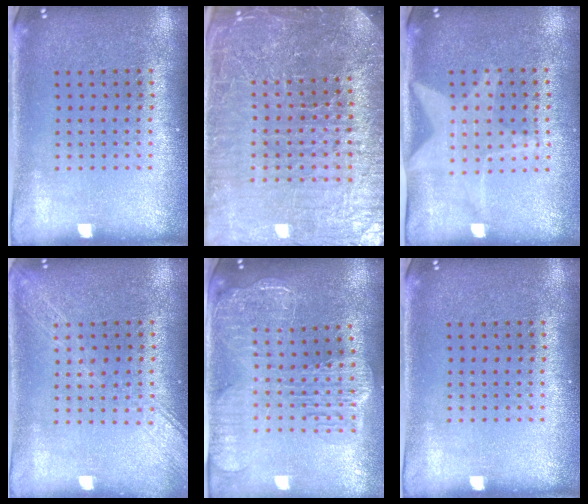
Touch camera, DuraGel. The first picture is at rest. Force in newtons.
{"total": 6.2, "press": 5.6, "slide": 2.8}
{"total": 1.8, "press": 1.5, "slide": 1.0}
{"total": 1.6, "press": 1.6, "slide": 0.3}
{"total": 2.8, "press": 2.4, "slide": 1.6}
{"total": 0.0}